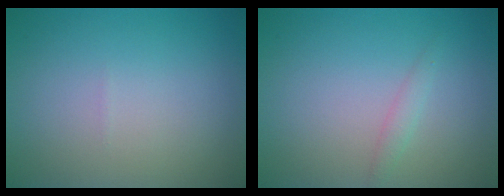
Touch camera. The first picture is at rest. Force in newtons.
{"total": 1.0, "press": 1.0, "slide": 0.0}